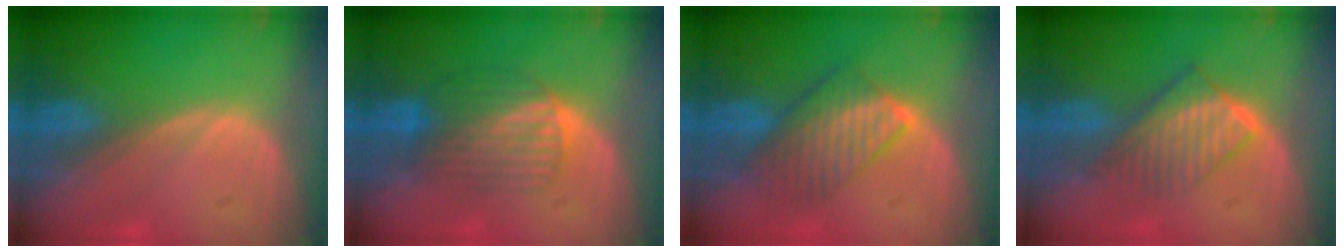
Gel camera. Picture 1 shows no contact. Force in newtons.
{"total": 6.3, "press": 6.2, "slide": 1.1}
{"total": 6.8, "press": 6.7, "slide": 1.0}
{"total": 6.7, "press": 6.1, "slide": 2.8}